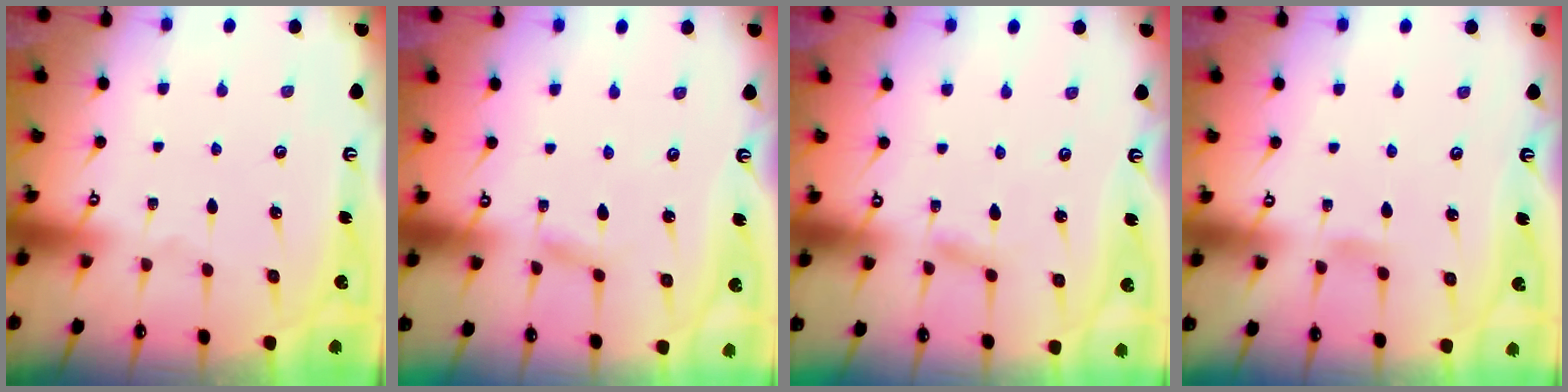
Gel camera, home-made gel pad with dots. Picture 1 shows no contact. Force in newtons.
{"total": 2.2, "press": 2.2, "slide": 0.1}
{"total": 1.8, "press": 1.7, "slide": 0.2}
{"total": 3.7, "press": 3.7, "slide": 0.3}